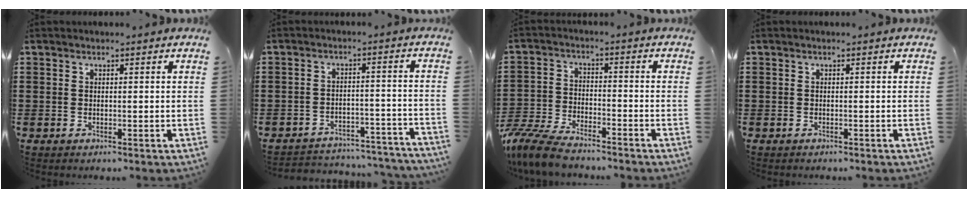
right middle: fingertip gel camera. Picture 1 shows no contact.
{"total": 3.9, "force": [-3.9, 0.5, 0.5], "torque": [-0.012, 0.005, -0.082]}
{"total": 7.3, "force": [-6.6, 1.5, 2.7], "torque": [-0.078, 0.004, -0.135]}
{"total": 0.0}